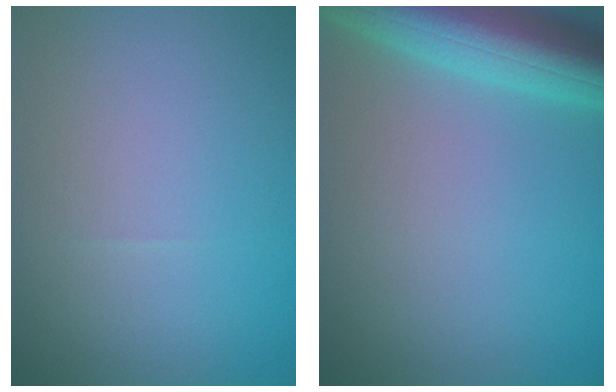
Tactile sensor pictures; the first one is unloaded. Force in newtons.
{"total": 8.4, "press": 8.4, "slide": 0.4}